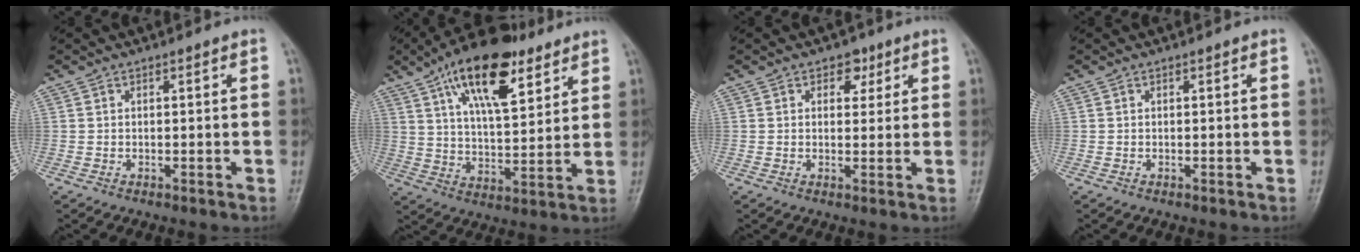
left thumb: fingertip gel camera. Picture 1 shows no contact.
{"total": 18.3, "force": [10.0, 7.7, 13.3], "torque": [-0.188, -0.031, 0.168]}
{"total": 3.4, "force": [1.7, 2.5, 1.6], "torque": [0.006, -0.005, 0.020]}
{"total": 0.0}